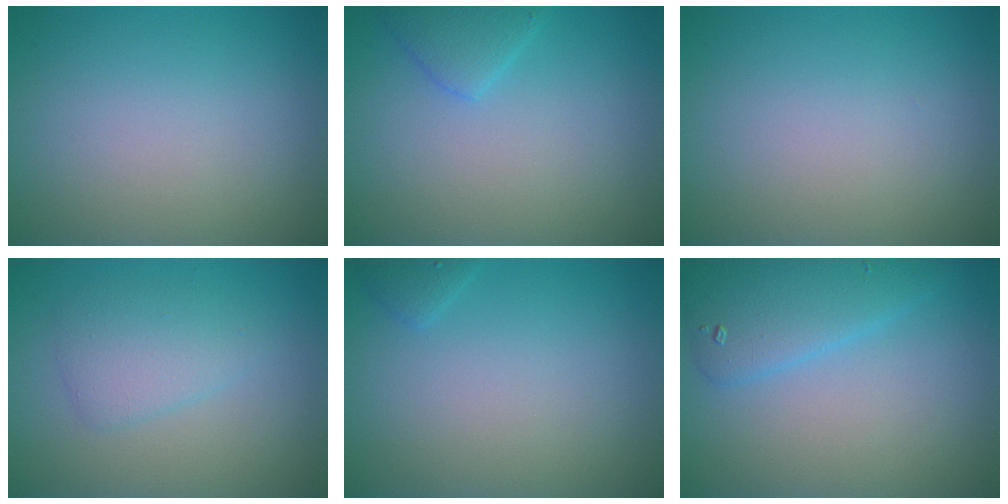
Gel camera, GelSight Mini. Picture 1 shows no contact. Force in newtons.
{"total": 2.1, "press": 2.1, "slide": 0.1}
{"total": 0.0}
{"total": 2.6, "press": 2.6, "slide": 0.1}
{"total": 0.9, "press": 0.9, "slide": 0.0}
{"total": 3.7, "press": 3.7, "slide": 0.2}